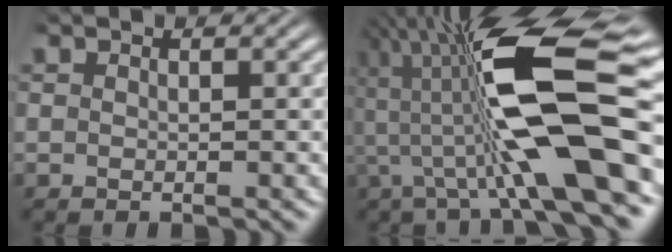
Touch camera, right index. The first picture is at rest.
{"total": 12.1, "force": [0.7, 4.0, 11.4], "torque": [-0.209, 0.003, 0.011]}